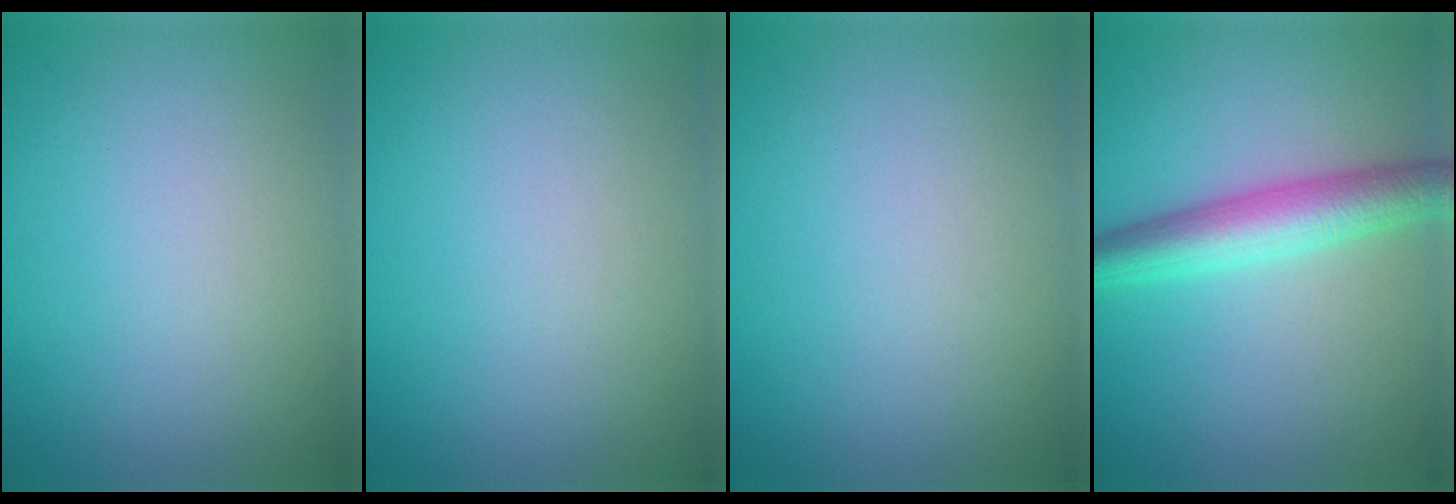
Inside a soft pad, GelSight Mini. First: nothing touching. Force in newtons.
{"total": 0.0}
{"total": 0.0}
{"total": 5.2, "press": 5.2, "slide": 0.0}